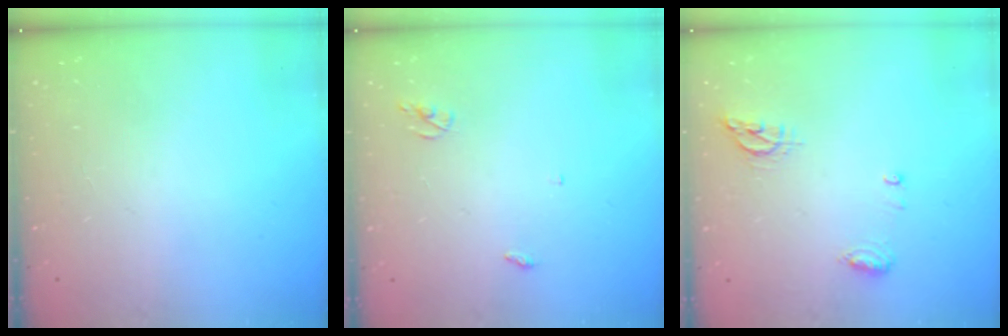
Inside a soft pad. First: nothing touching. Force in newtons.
{"total": 2.6, "press": 2.6, "slide": 0.2}
{"total": 8.4, "press": 6.9, "slide": 4.9}